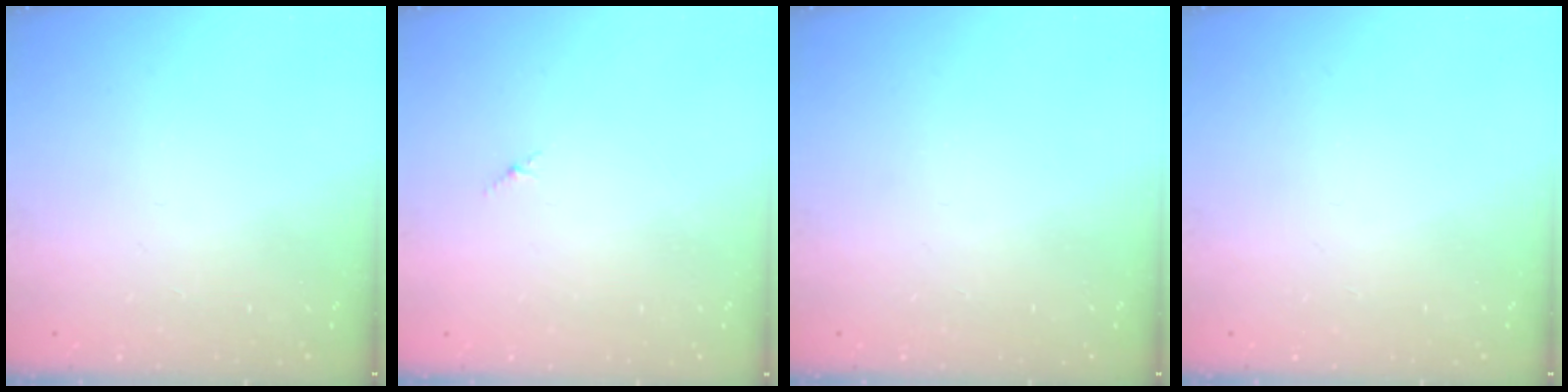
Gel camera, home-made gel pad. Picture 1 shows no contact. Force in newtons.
{"total": 1.8, "press": 1.7, "slide": 0.6}
{"total": 0.0}
{"total": 0.0}